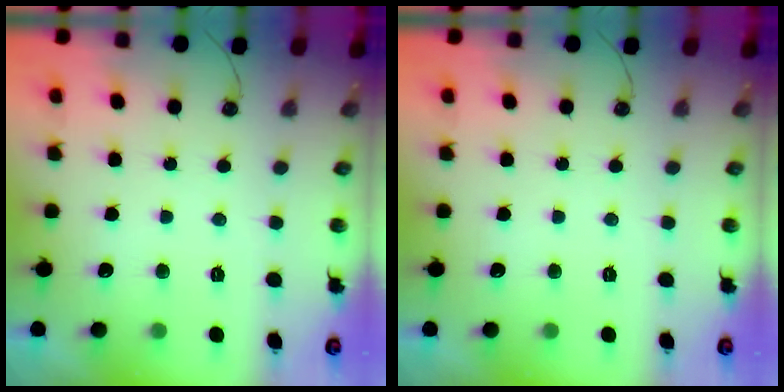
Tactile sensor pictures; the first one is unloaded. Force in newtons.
{"total": 0.0}